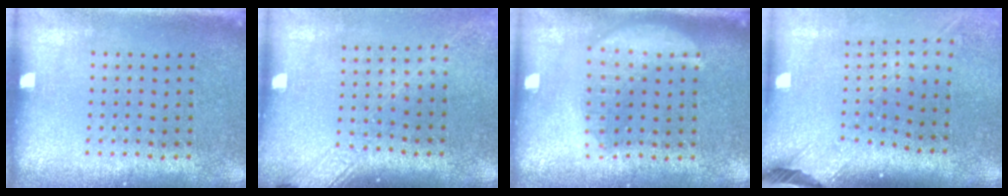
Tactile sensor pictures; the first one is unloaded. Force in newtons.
{"total": 2.0, "press": 1.5, "slide": 1.3}
{"total": 2.4, "press": 2.4, "slide": 0.3}
{"total": 2.6, "press": 1.8, "slide": 1.8}